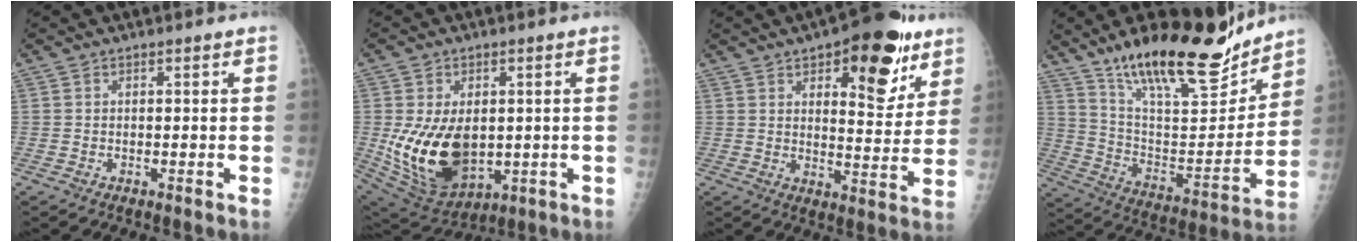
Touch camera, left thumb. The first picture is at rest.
{"total": 16.5, "force": [-0.8, 10.6, 12.6], "torque": [-0.210, -0.015, 0.018]}
{"total": 18.0, "force": [9.5, 7.9, 13.1], "torque": [-0.122, -0.038, 0.130]}
{"total": 25.4, "force": [19.0, 7.5, 15.0], "torque": [-0.202, -0.091, 0.318]}